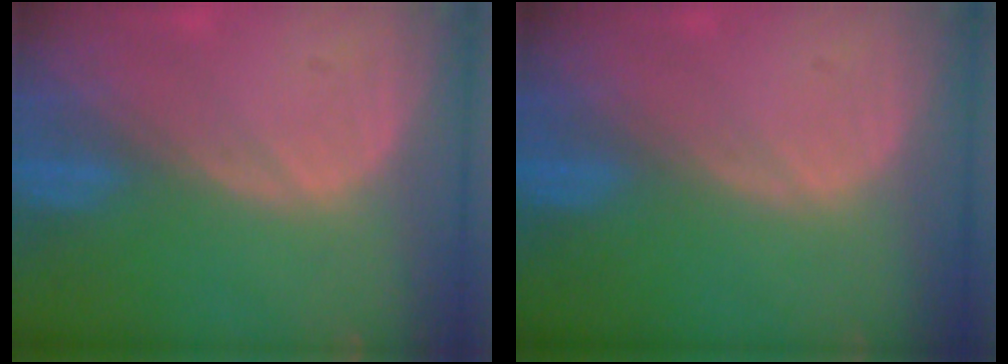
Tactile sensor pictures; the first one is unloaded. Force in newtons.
{"total": 0.0}